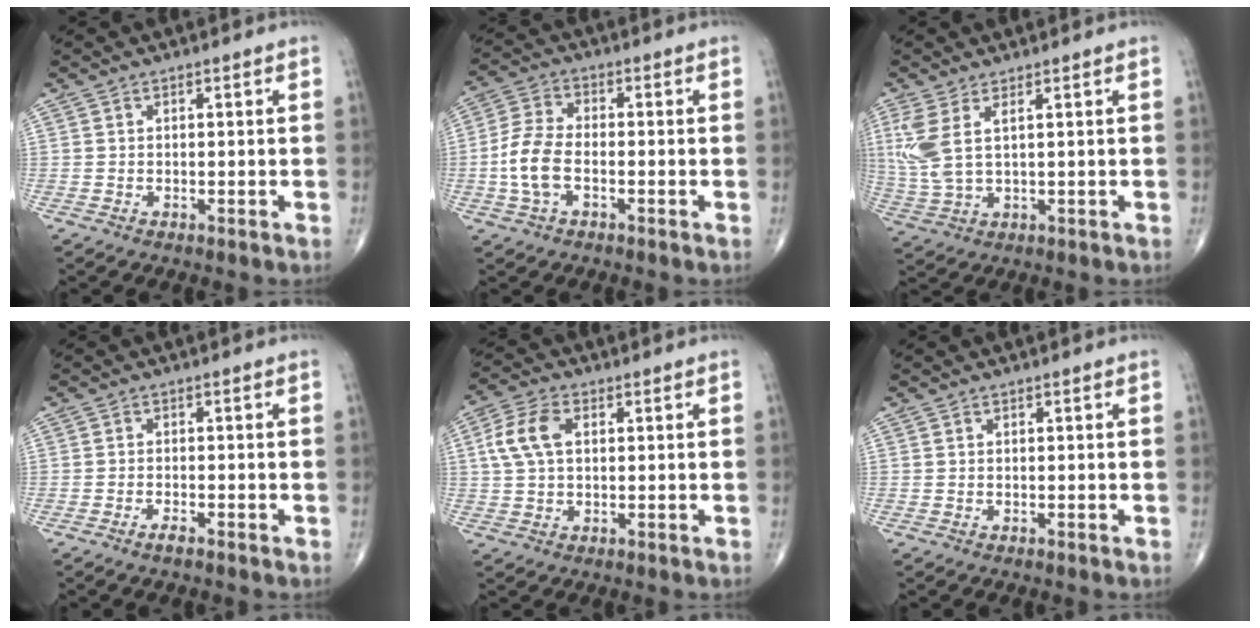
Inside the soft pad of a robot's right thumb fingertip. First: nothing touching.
{"total": 8.1, "force": [-2.0, 4.5, 6.4], "torque": [-0.140, 0.019, -0.043]}
{"total": 7.3, "force": [2.4, 2.7, 6.3], "torque": [-0.171, -0.007, 0.060]}
{"total": 1.5, "force": [-1.2, 0.2, 0.9], "torque": [-0.021, 0.003, -0.024]}
{"total": 7.4, "force": [1.6, 4.5, 5.7], "torque": [-0.125, 0.015, 0.029]}
{"total": 0.0}